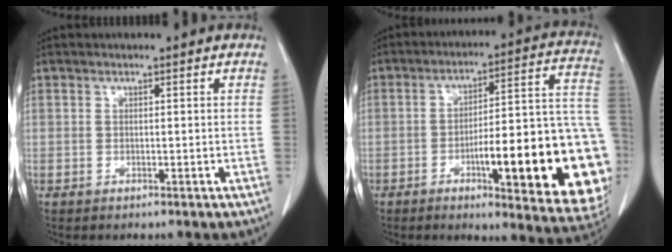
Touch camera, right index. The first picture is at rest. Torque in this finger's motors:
{"motor_torque": [2.14, 0.00, 1.05, 0.21]}